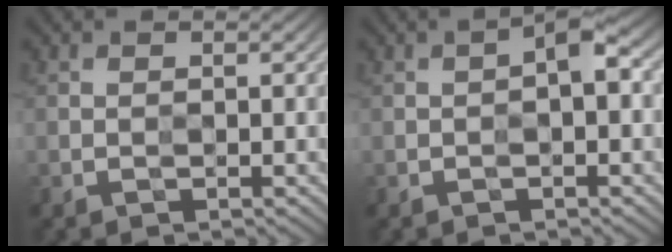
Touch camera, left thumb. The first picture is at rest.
{"total": 2.9, "force": [-0.1, 0.9, 2.7], "torque": [-0.044, 0.009, -0.005]}